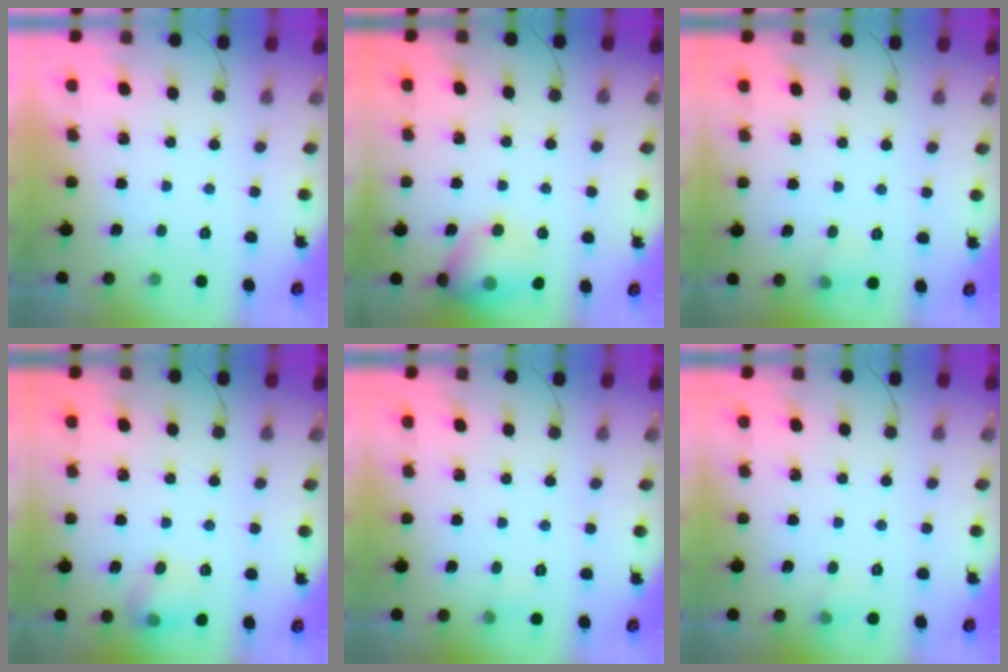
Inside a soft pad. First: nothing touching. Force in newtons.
{"total": 16.2, "press": 14.7, "slide": 6.6}
{"total": 5.3, "press": 5.1, "slide": 1.5}
{"total": 9.1, "press": 9.1, "slide": 1.0}
{"total": 3.7, "press": 3.4, "slide": 1.5}
{"total": 4.6, "press": 4.4, "slide": 1.4}